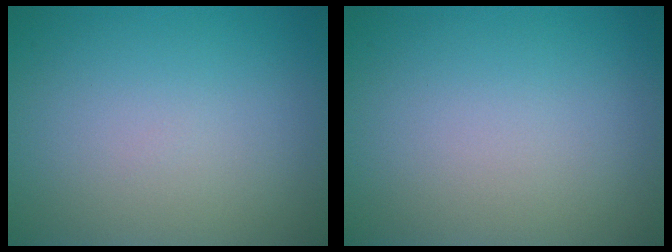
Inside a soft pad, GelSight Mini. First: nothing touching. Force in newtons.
{"total": 0.0}